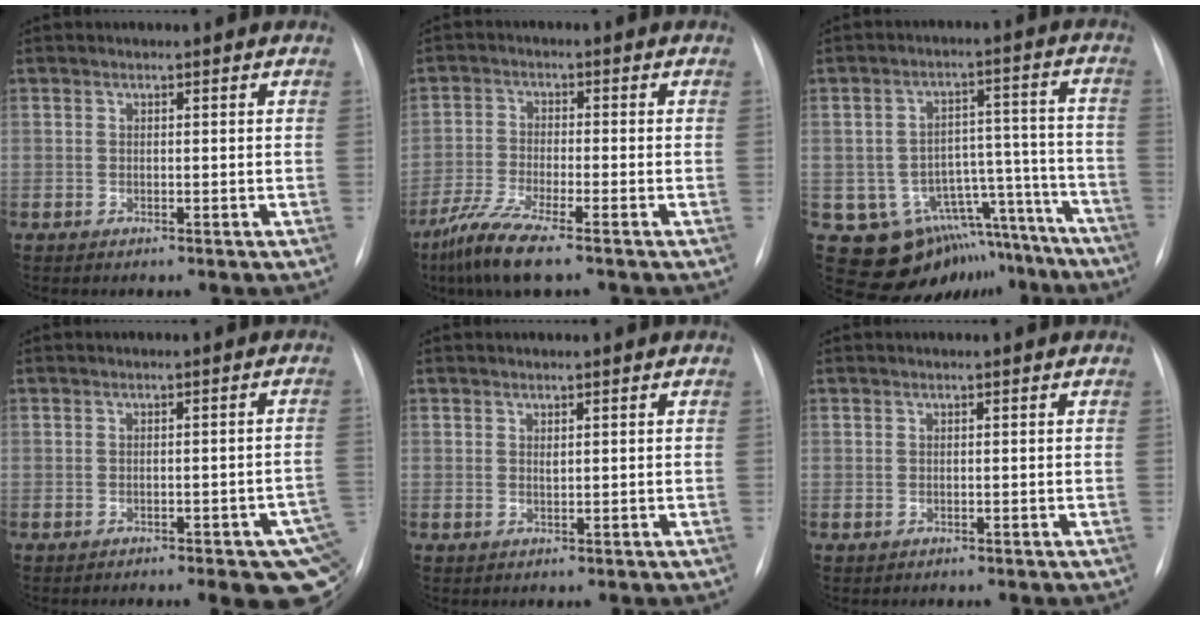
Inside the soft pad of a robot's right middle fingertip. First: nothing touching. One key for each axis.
{"total": 7.2, "fx": -5.1, "fy": 0.4, "fz": 5.0, "tx": -0.112, "ty": -0.022, "tz": -0.102}
{"total": 16.3, "fx": -11.4, "fy": 9.9, "fz": 6.3, "tx": -0.061, "ty": 0.072, "tz": -0.137}
{"total": 9.0, "fx": -4.1, "fy": 2.6, "fz": 7.6, "tx": -0.077, "ty": 0.015, "tz": -0.045}
{"total": 0.7, "fx": 0.5, "fy": 0.1, "fz": 0.4, "tx": -0.007, "ty": 0.001, "tz": 0.011}
{"total": 0.0}